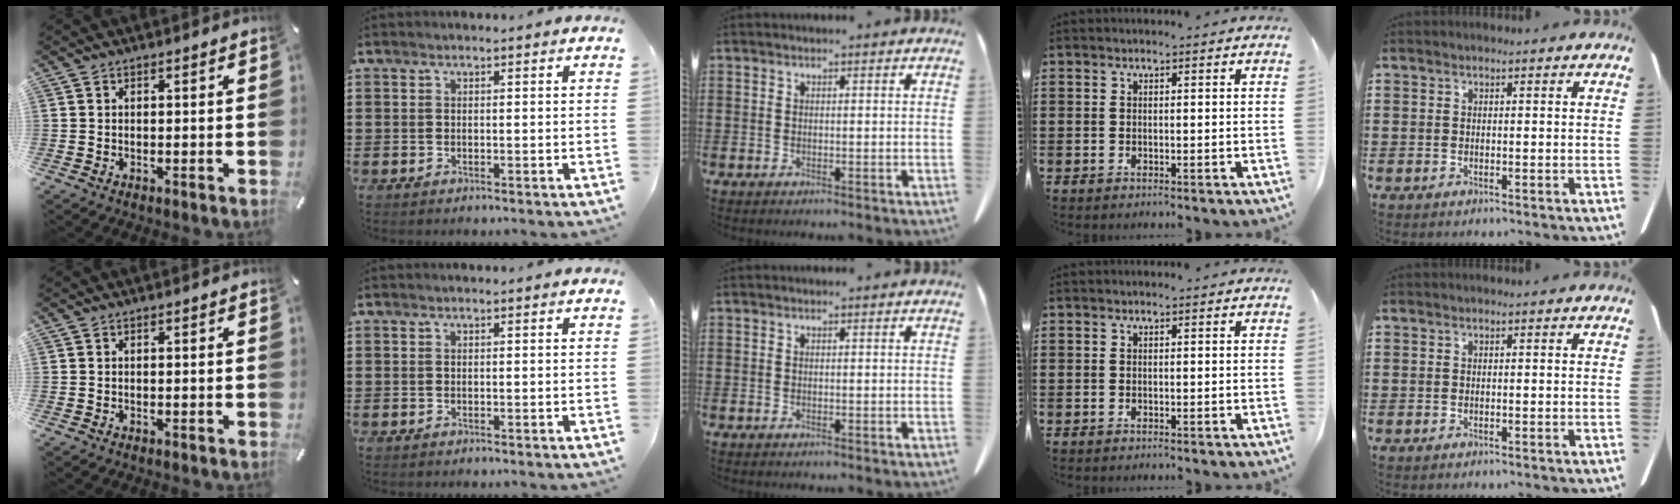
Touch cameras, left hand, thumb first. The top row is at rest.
{}